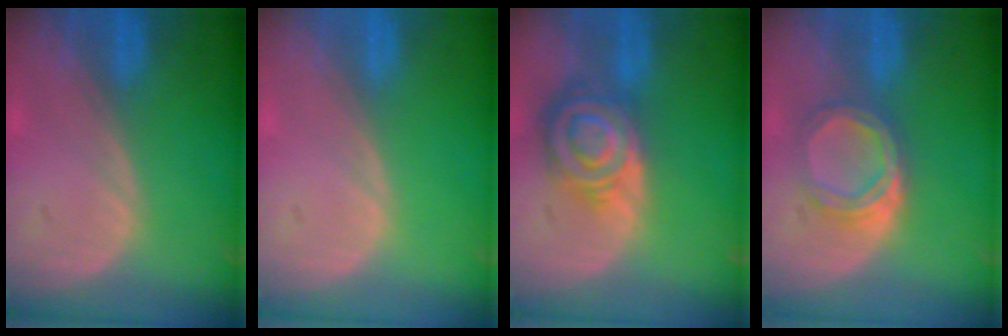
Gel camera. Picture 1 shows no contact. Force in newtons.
{"total": 0.0}
{"total": 8.6, "press": 7.5, "slide": 4.3}
{"total": 5.4, "press": 5.0, "slide": 2.2}